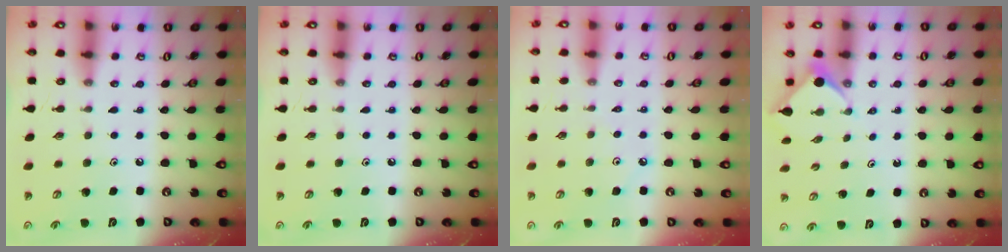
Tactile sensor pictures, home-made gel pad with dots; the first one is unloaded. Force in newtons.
{"total": 0.0}
{"total": 1.6, "press": 1.6, "slide": 0.3}
{"total": 3.9, "press": 3.9, "slide": 0.5}